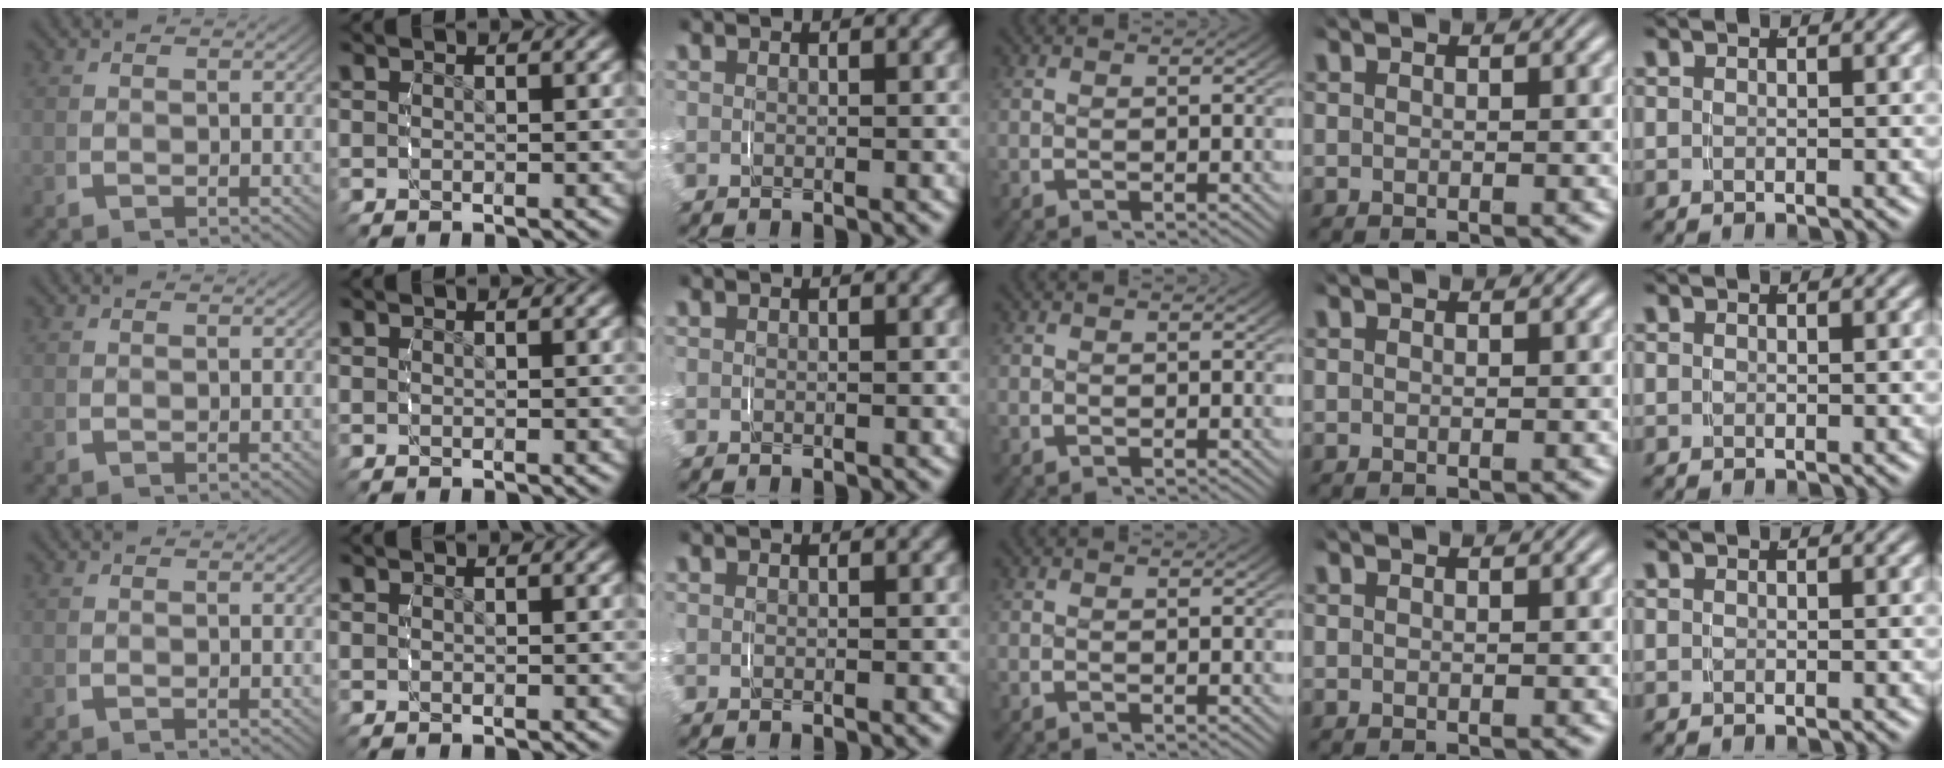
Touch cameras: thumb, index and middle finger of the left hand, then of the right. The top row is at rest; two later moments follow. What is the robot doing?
{"motion": "grasp_and_lifting", "object": "paper towel"}